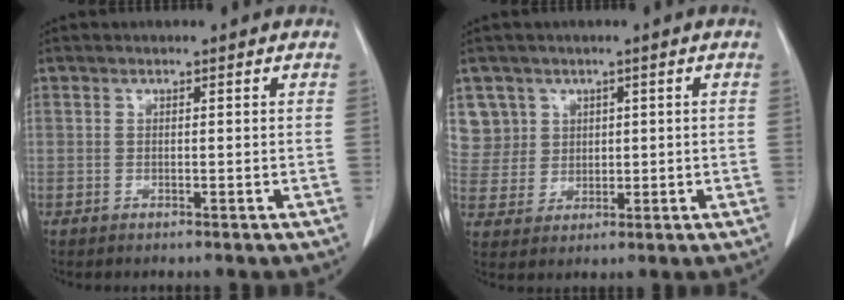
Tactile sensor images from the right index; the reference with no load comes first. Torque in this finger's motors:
{"motor_torque": [-0.33, 0.30, -0.02, 0.00]}